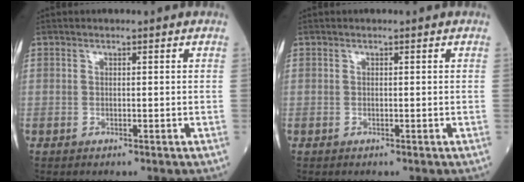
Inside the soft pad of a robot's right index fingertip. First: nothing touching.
{"total": 0.0}